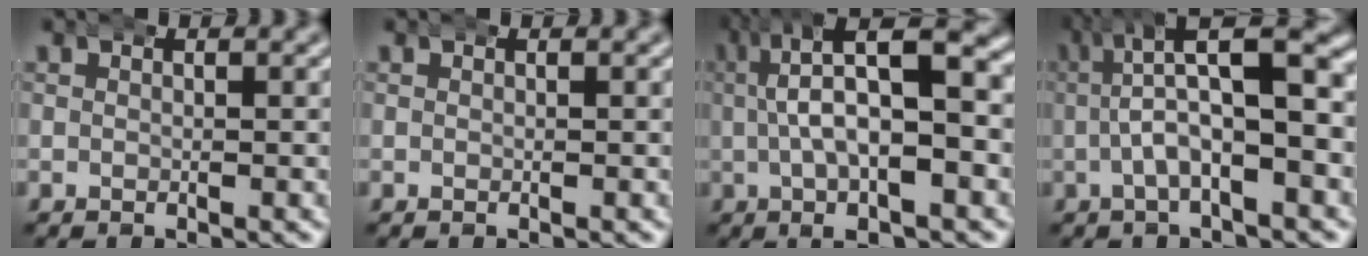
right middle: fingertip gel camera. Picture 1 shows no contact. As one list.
[{"total": 0.0}, {"total": 10.6, "force": [1.5, 4.5, 9.5], "torque": [-0.142, 0.015, 0.018]}, {"total": 9.0, "force": [1.0, 3.5, 8.3], "torque": [-0.123, 0.018, 0.008]}]